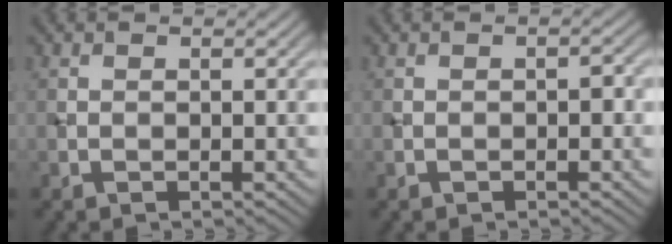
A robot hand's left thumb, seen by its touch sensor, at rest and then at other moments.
{"total": 1.1, "force": [-0.3, 0.5, 0.9], "torque": [-0.011, 0.004, -0.005]}